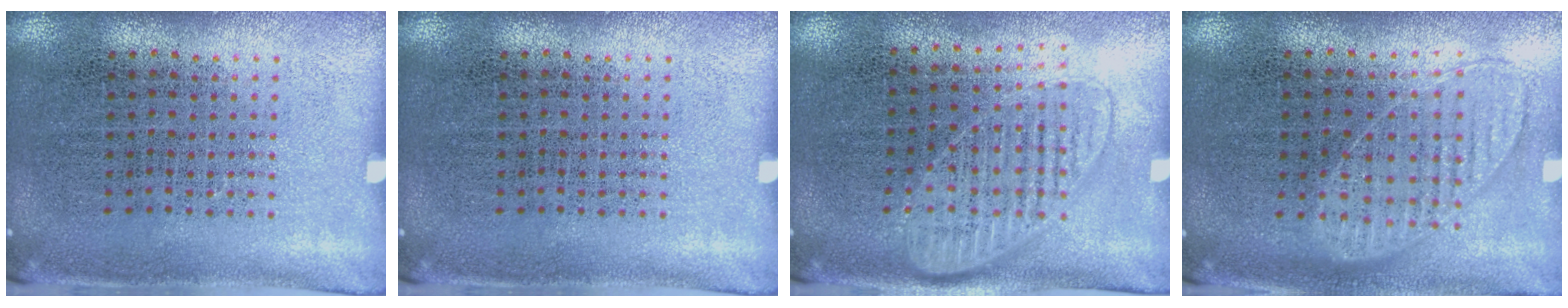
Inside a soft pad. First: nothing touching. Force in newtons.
{"total": 0.0}
{"total": 1.4, "press": 1.3, "slide": 0.6}
{"total": 0.9, "press": 0.9, "slide": 0.2}